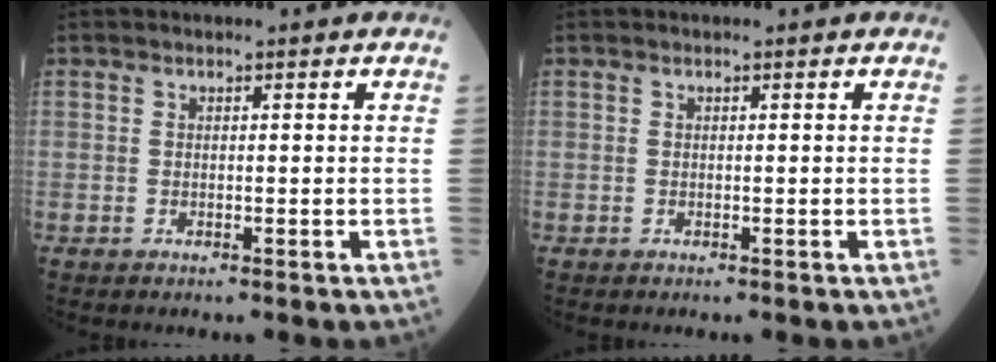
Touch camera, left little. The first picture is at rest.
{"total": 0.0}